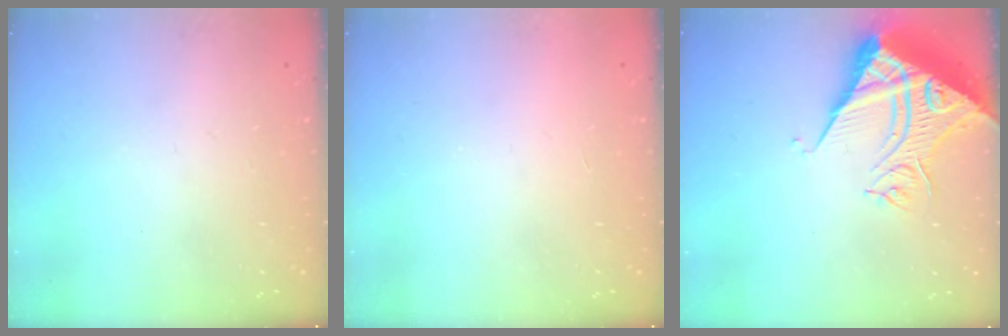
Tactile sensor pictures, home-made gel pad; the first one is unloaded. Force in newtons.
{"total": 1.5, "press": 1.5, "slide": 0.1}
{"total": 12.0, "press": 11.9, "slide": 0.7}